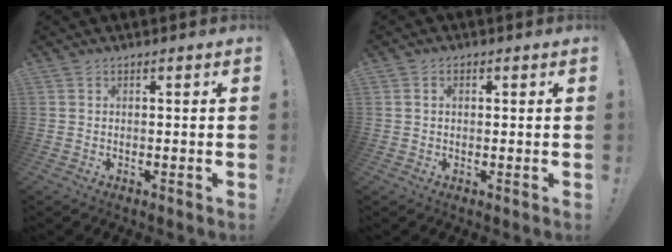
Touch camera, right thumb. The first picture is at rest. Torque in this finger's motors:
{"motor_torque": [-0.08, 0.01, -0.20, 0.28, -0.02]}